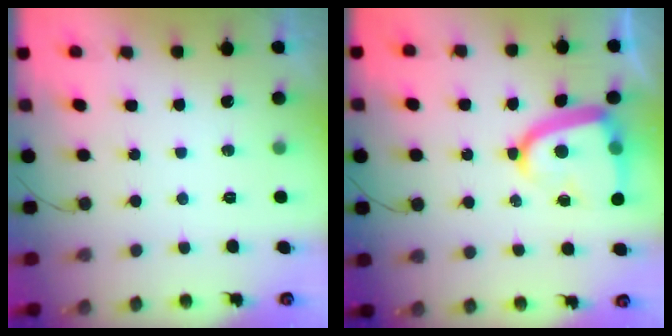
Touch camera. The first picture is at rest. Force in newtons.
{"total": 14.0, "press": 13.9, "slide": 1.5}